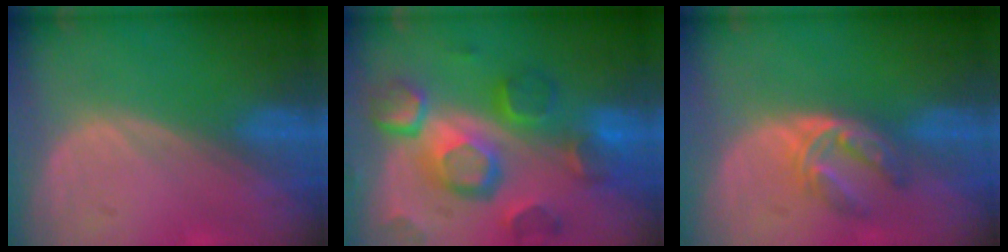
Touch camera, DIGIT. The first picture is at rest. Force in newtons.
{"total": 12.5, "press": 10.8, "slide": 6.2}
{"total": 5.9, "press": 4.8, "slide": 3.5}